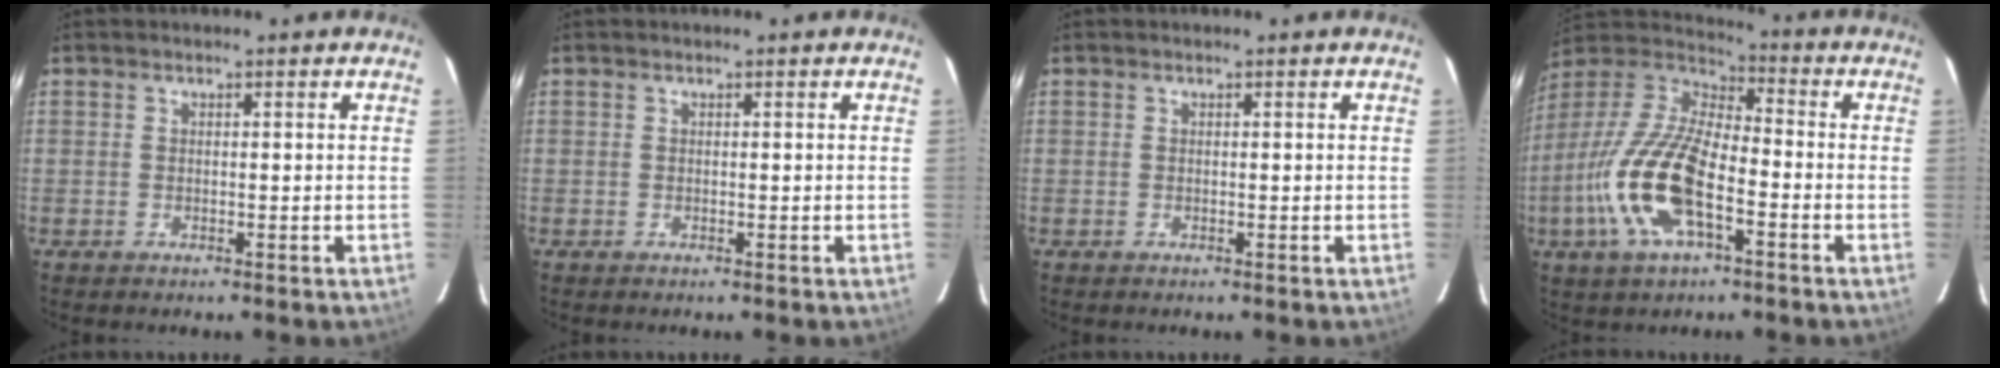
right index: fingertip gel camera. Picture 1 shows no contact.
{"total": 0.0}
{"total": 0.0}
{"total": 18.1, "force": [-6.5, 7.1, 15.3], "torque": [-0.323, -0.014, -0.134]}